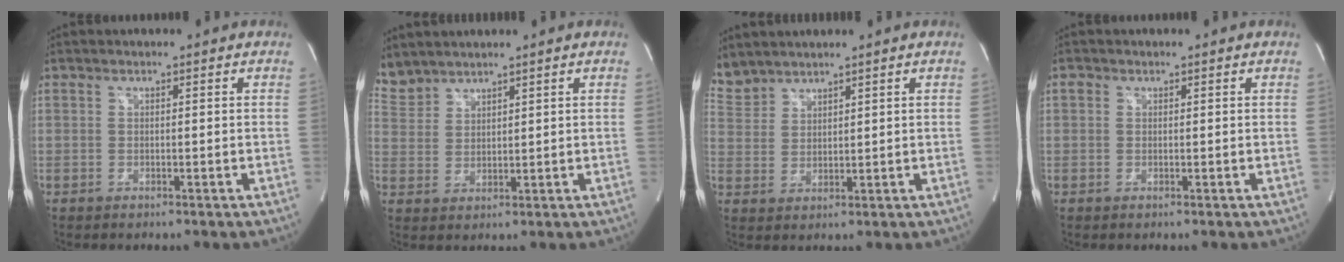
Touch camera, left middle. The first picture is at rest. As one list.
[{"total": 4.6, "force": [4.4, 1.2, -0.1], "torque": [-0.009, 0.012, 0.102]}, {"total": 4.8, "force": [4.6, 1.2, 0.0], "torque": [-0.012, 0.012, 0.106]}, {"total": 0.7, "force": [0.2, 0.6, 0.2], "torque": [0.000, 0.001, 0.002]}]